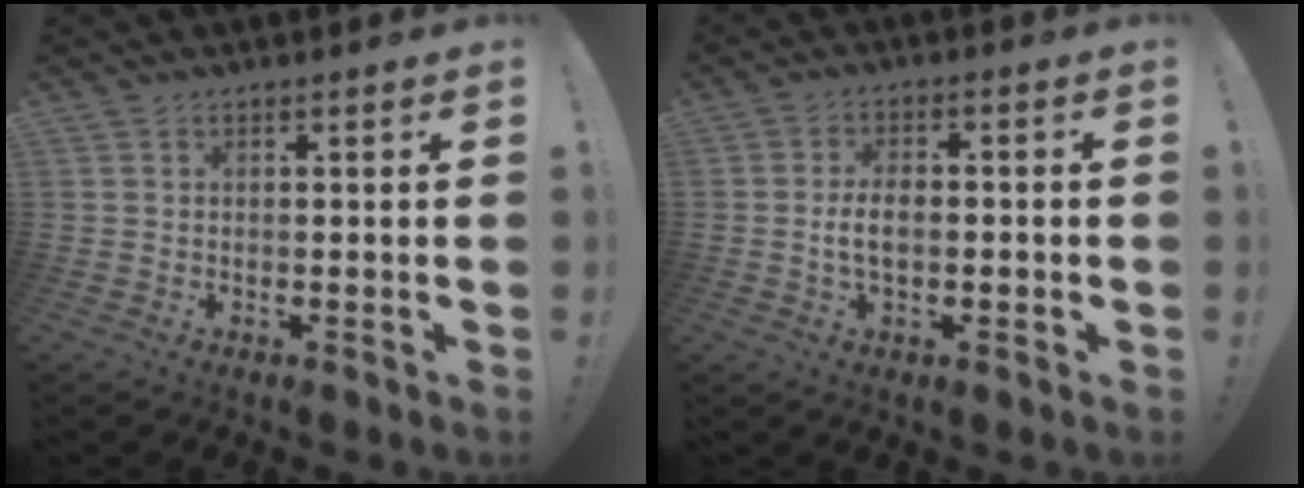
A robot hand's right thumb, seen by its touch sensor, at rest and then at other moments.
{"total": 5.8, "force": [-0.9, 3.3, 4.8], "torque": [-0.073, 0.006, -0.017]}